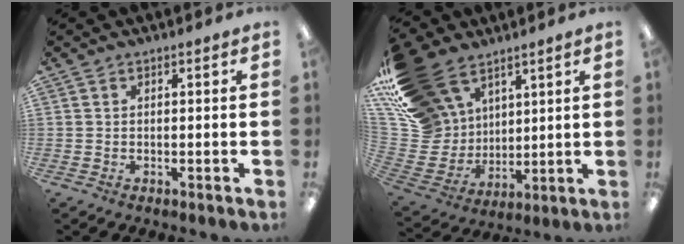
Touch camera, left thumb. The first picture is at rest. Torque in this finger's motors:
{"motor_torque": [1.42, 0.42, 1.41, -1.36, 0.46]}